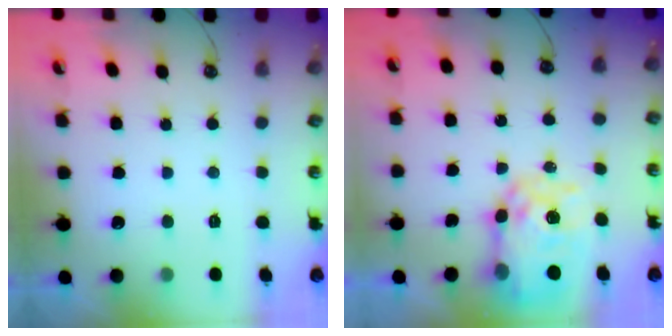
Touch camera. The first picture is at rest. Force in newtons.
{"total": 11.8, "press": 11.7, "slide": 1.0}